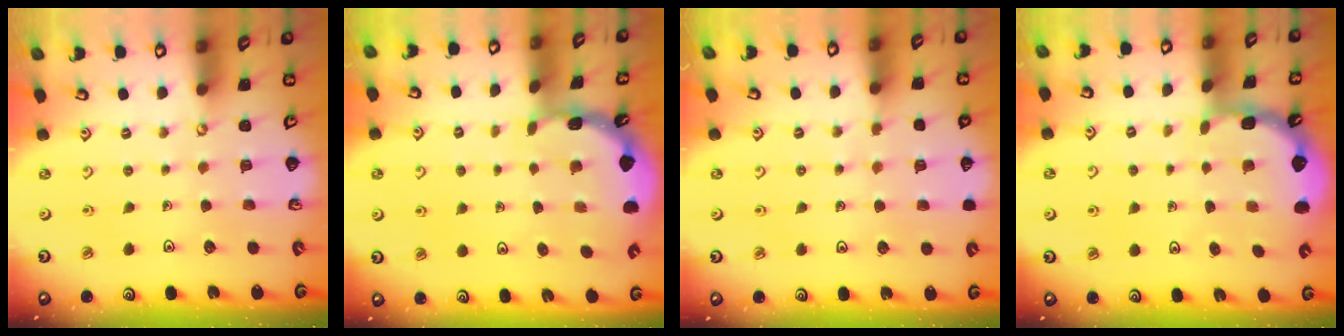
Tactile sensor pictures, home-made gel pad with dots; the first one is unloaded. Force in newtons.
{"total": 1.6, "press": 1.6, "slide": 0.2}
{"total": 5.1, "press": 5.0, "slide": 1.2}
{"total": 1.9, "press": 1.9, "slide": 0.2}